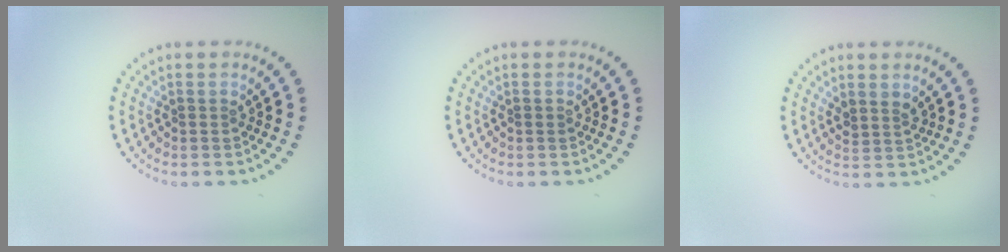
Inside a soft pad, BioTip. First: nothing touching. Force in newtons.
{"total": 0.5, "press": 0.4, "slide": 0.3}
{"total": 1.5, "press": 1.3, "slide": 0.8}